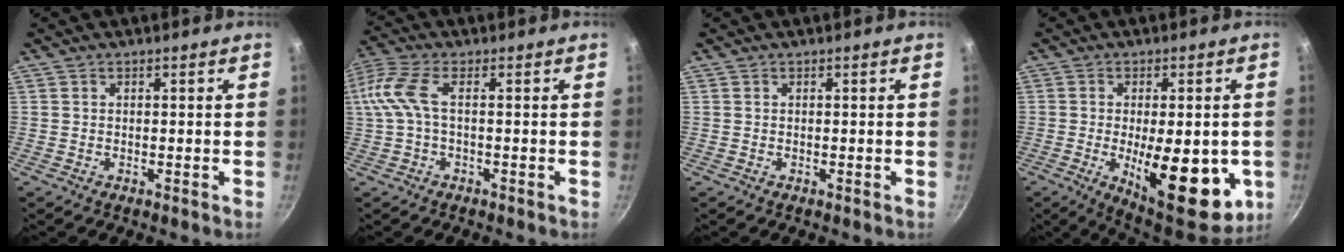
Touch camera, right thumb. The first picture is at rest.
{"total": 8.2, "force": [-0.2, 3.3, 7.6], "torque": [-0.182, 0.015, -0.010]}
{"total": 0.0}
{"total": 19.2, "force": [-4.2, 7.8, 17.1], "torque": [-0.205, -0.011, -0.045]}